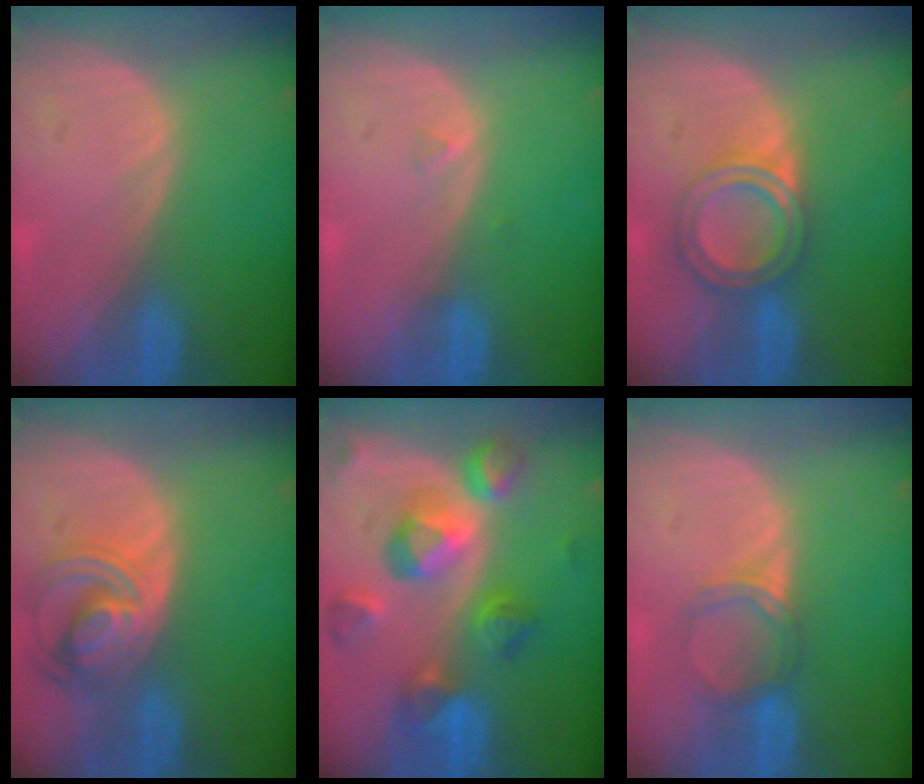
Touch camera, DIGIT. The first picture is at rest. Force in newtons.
{"total": 0.7, "press": 0.7, "slide": 0.2}
{"total": 5.9, "press": 5.4, "slide": 2.3}
{"total": 8.2, "press": 7.2, "slide": 4.1}
{"total": 10.4, "press": 9.3, "slide": 4.7}
{"total": 3.7, "press": 3.4, "slide": 1.6}